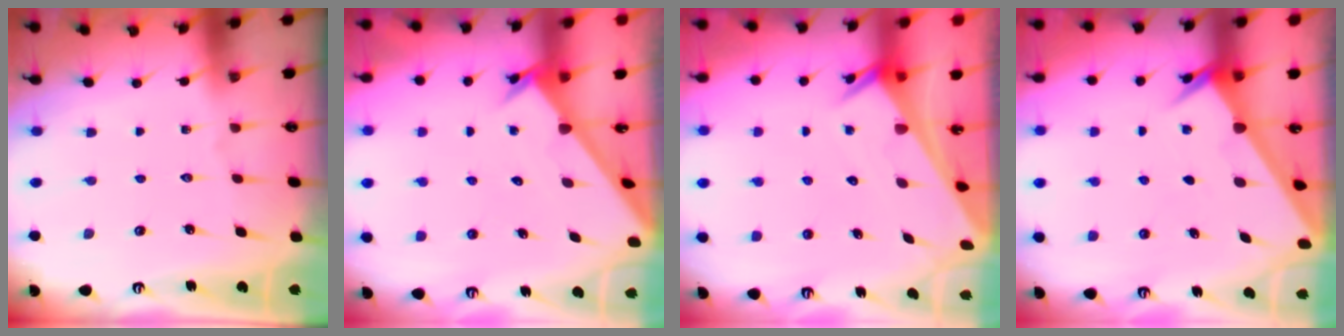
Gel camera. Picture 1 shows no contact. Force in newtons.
{"total": 2.4, "press": 2.4, "slide": 0.2}
{"total": 2.5, "press": 2.5, "slide": 0.1}
{"total": 2.2, "press": 2.2, "slide": 0.1}